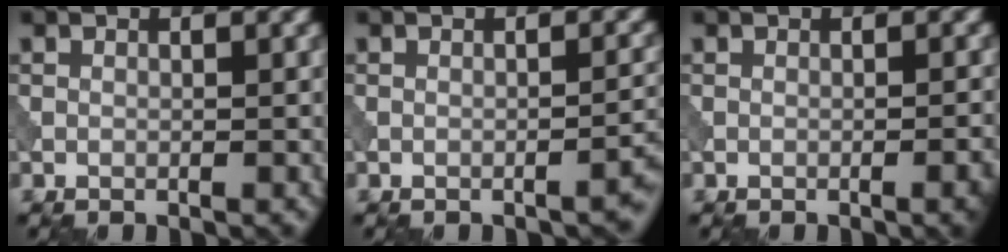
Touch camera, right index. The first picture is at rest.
{"total": 2.0, "force": [-1.4, 0.4, 1.4], "torque": [-0.012, 0.011, -0.022]}
{"total": 2.0, "force": [-0.6, 0.5, 1.8], "torque": [-0.017, 0.004, -0.009]}